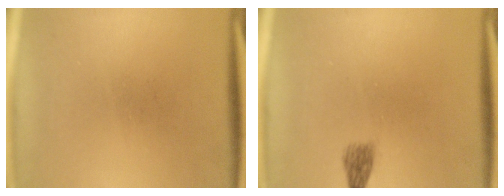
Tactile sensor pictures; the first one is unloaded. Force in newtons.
{"total": 1.9}